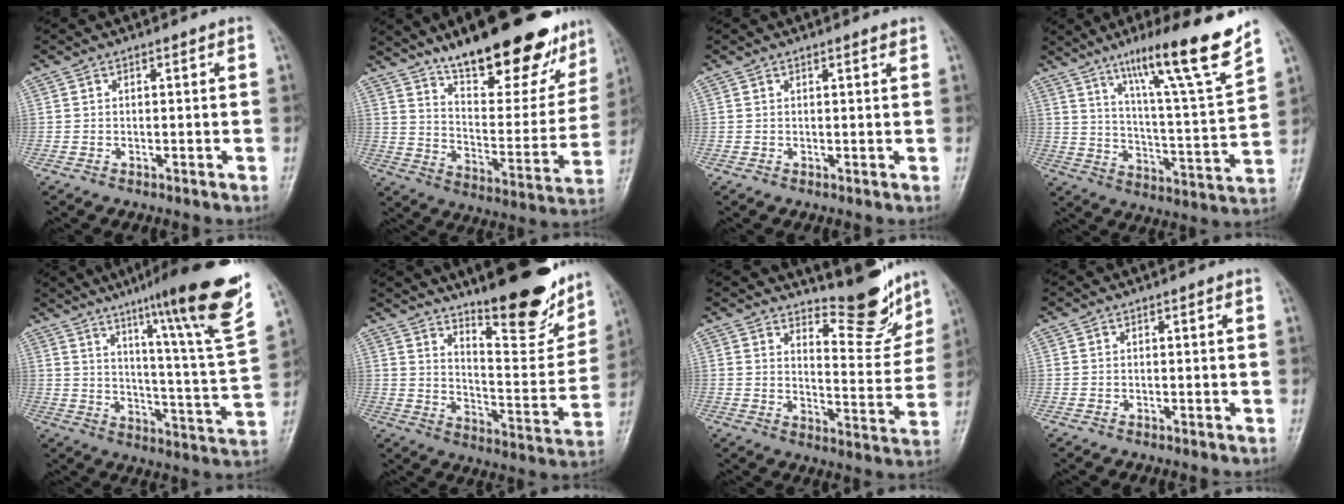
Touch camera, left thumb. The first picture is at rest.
{"total": 26.6, "force": [19.1, 8.8, 16.3], "torque": [-0.193, -0.087, 0.281]}
{"total": 1.2, "force": [1.0, 0.1, 0.6], "torque": [-0.005, -0.004, 0.014]}
{"total": 19.0, "force": [13.2, 0.6, 13.6], "torque": [-0.191, -0.072, 0.210]}
{"total": 22.7, "force": [14.6, 0.7, 17.3], "torque": [-0.228, -0.069, 0.207]}
{"total": 20.8, "force": [15.3, 5.7, 12.9], "torque": [-0.143, -0.103, 0.226]}
{"total": 11.2, "force": [9.8, 3.1, 4.5], "torque": [-0.034, -0.089, 0.141]}
{"total": 0.0}